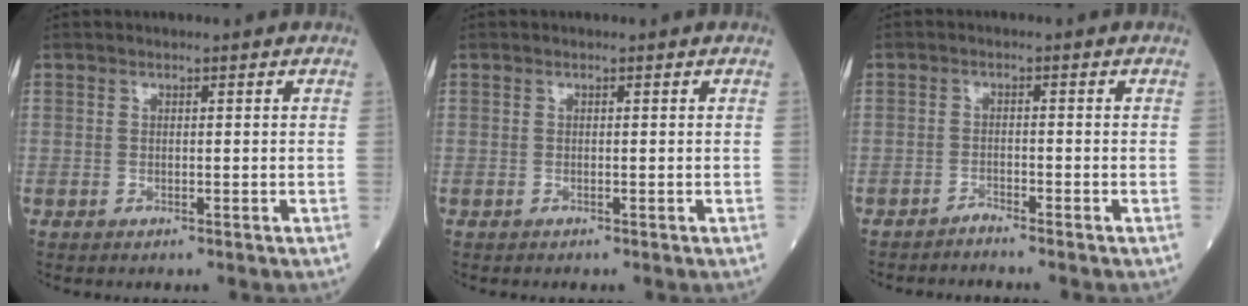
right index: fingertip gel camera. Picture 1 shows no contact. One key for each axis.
{"total": 0.0}
{"total": 1.7, "fx": -1.6, "fy": -0.4, "fz": 0.0, "tx": 0.002, "ty": -0.001, "tz": -0.030}